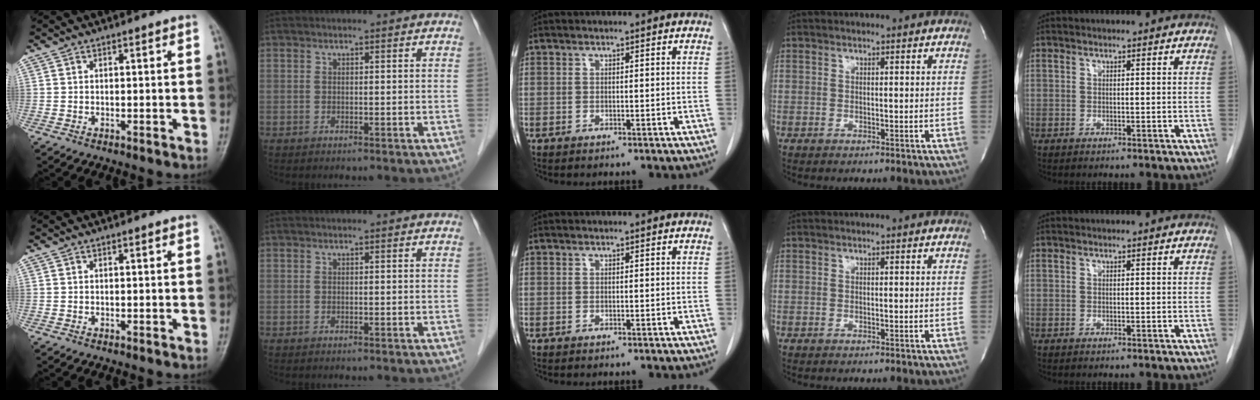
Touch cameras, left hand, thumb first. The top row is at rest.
{}